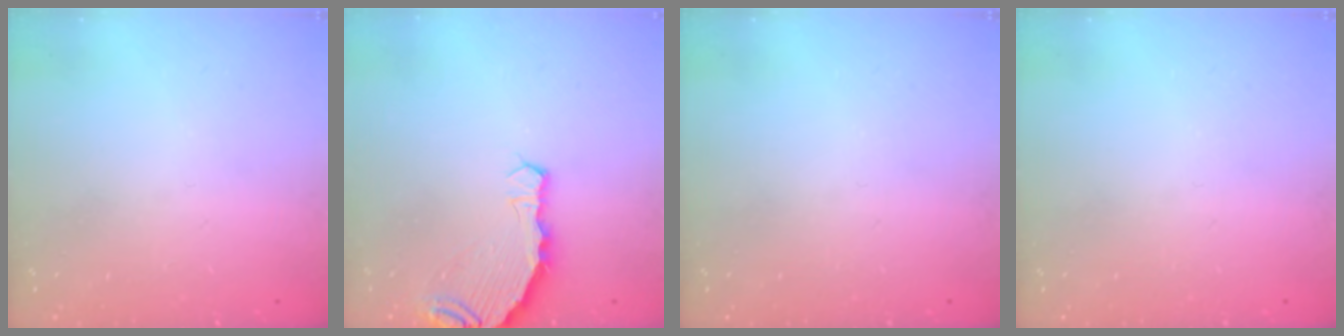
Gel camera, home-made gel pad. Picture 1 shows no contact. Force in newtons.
{"total": 7.9, "press": 6.2, "slide": 4.9}
{"total": 0.0}
{"total": 0.0}